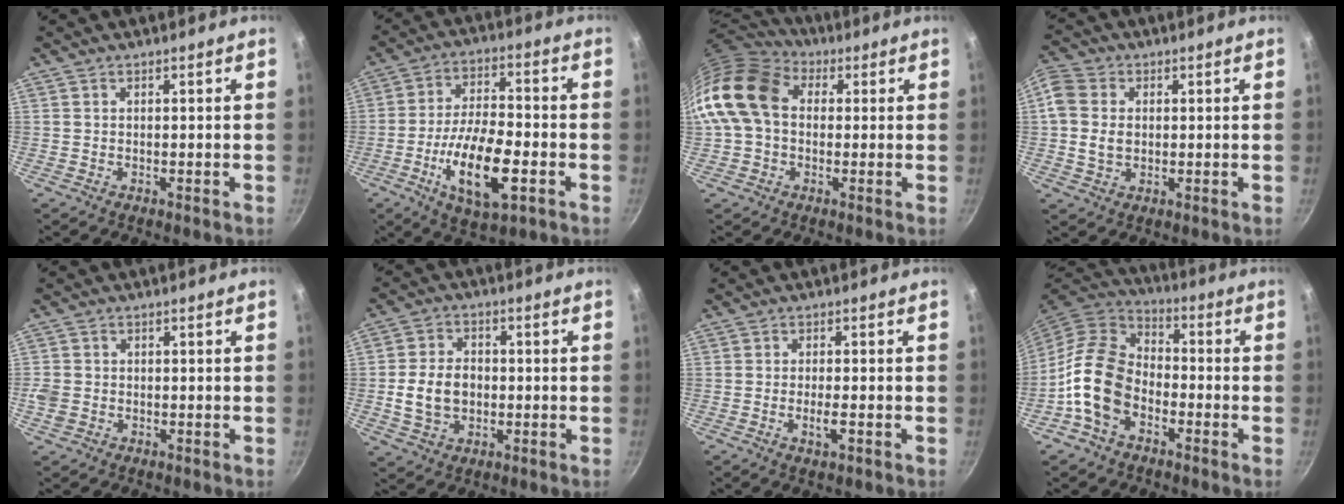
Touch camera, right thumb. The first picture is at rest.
{"total": 15.2, "force": [-5.0, 6.1, 13.0], "torque": [-0.228, 0.019, -0.088]}
{"total": 15.8, "force": [1.7, 11.8, 10.4], "torque": [-0.185, 0.030, 0.014]}
{"total": 8.4, "force": [0.3, 6.6, 5.2], "torque": [-0.096, 0.008, -0.003]}
{"total": 3.1, "force": [-0.7, 2.7, 1.4], "torque": [-0.027, 0.002, -0.013]}
{"total": 9.2, "force": [-0.9, 7.0, 5.9], "torque": [-0.089, 0.013, -0.016]}
{"total": 2.8, "force": [-1.1, 0.8, 2.5], "torque": [-0.045, 0.004, -0.020]}
{"total": 13.5, "force": [-4.7, 9.3, 8.5], "torque": [-0.136, 0.039, -0.106]}